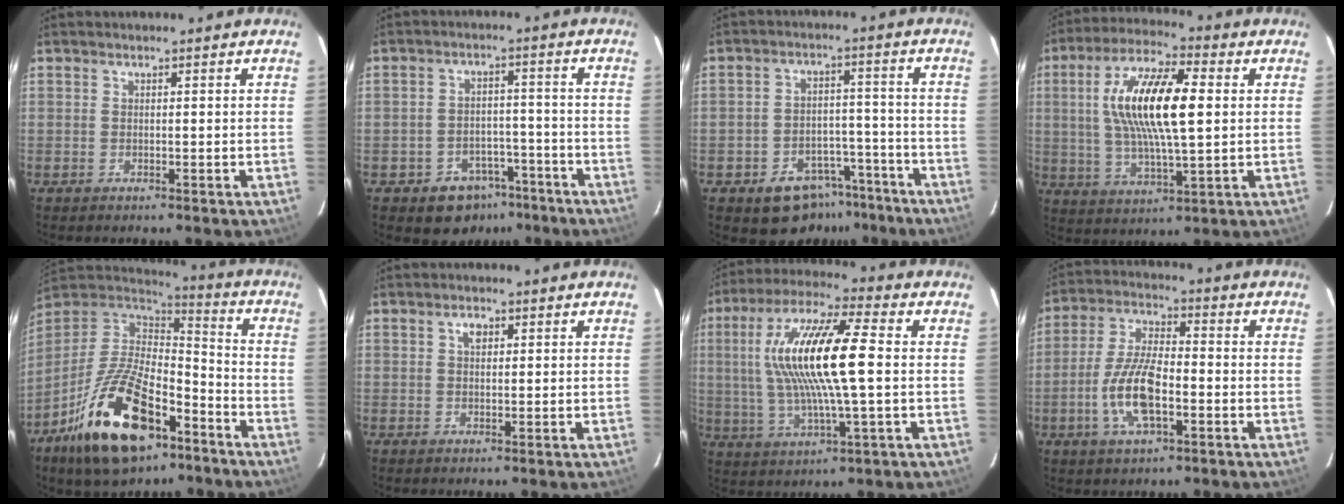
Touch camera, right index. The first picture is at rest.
{"total": 8.4, "force": [-5.6, 5.9, 2.2], "torque": [-0.053, 0.029, -0.062]}
{"total": 10.8, "force": [-7.4, 7.0, 3.3], "torque": [-0.071, 0.034, -0.082]}
{"total": 16.3, "force": [2.5, 4.9, 15.4], "torque": [-0.293, 0.015, 0.043]}
{"total": 23.2, "force": [-12.7, 10.8, 16.1], "torque": [-0.322, -0.017, -0.214]}
{"total": 1.9, "force": [0.7, 1.3, 1.3], "torque": [-0.021, 0.008, 0.011]}
{"total": 17.6, "force": [1.5, 3.1, 17.2], "torque": [-0.333, 0.011, 0.026]}
{"total": 11.1, "force": [-3.5, 4.1, 9.7], "torque": [-0.202, 0.001, -0.068]}